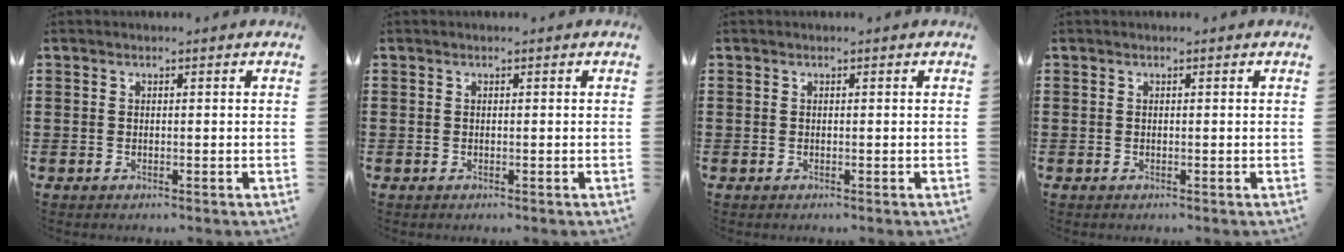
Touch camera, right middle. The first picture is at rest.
{"total": 0.0}
{"total": 0.0}
{"total": 0.0}